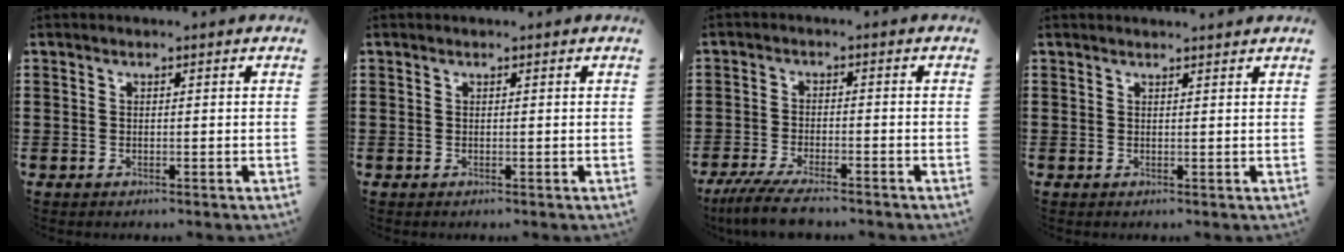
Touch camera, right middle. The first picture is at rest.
{"total": 0.0}
{"total": 5.1, "force": [-4.3, 0.4, 2.8], "torque": [-0.065, -0.013, -0.083]}
{"total": 1.0, "force": [1.0, -0.1, 0.1], "torque": [0.004, -0.005, 0.017]}